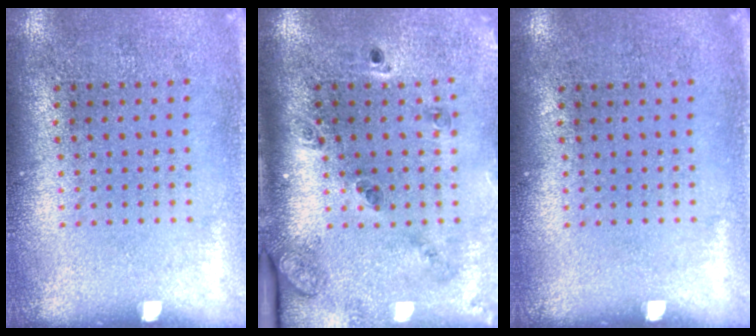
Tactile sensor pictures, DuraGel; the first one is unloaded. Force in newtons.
{"total": 1.8, "press": 1.6, "slide": 0.8}
{"total": 0.0}